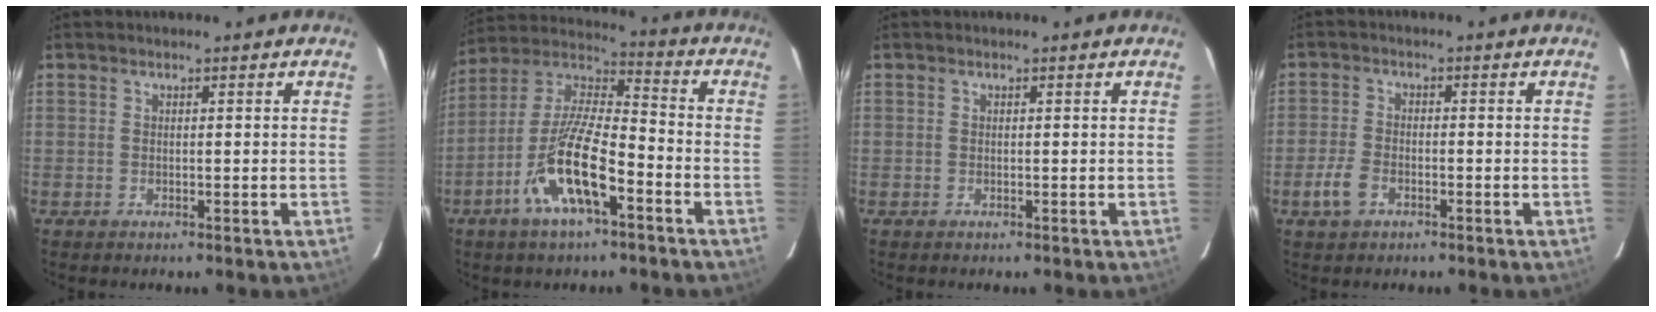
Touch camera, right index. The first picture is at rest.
{"total": 15.0, "force": [-7.0, 4.2, 12.6], "torque": [-0.256, -0.010, -0.137]}
{"total": 0.0}
{"total": 4.8, "force": [-2.6, 2.9, 2.8], "torque": [-0.071, -0.001, -0.050]}